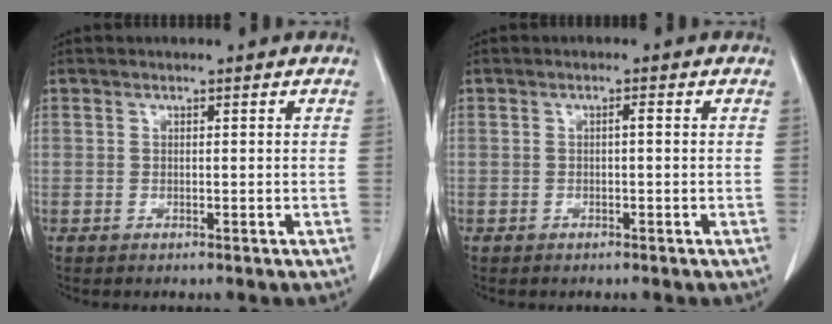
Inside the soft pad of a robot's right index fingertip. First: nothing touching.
{"total": 0.7, "force": [0.0, 0.1, 0.6], "torque": [-0.011, 0.003, 0.002]}